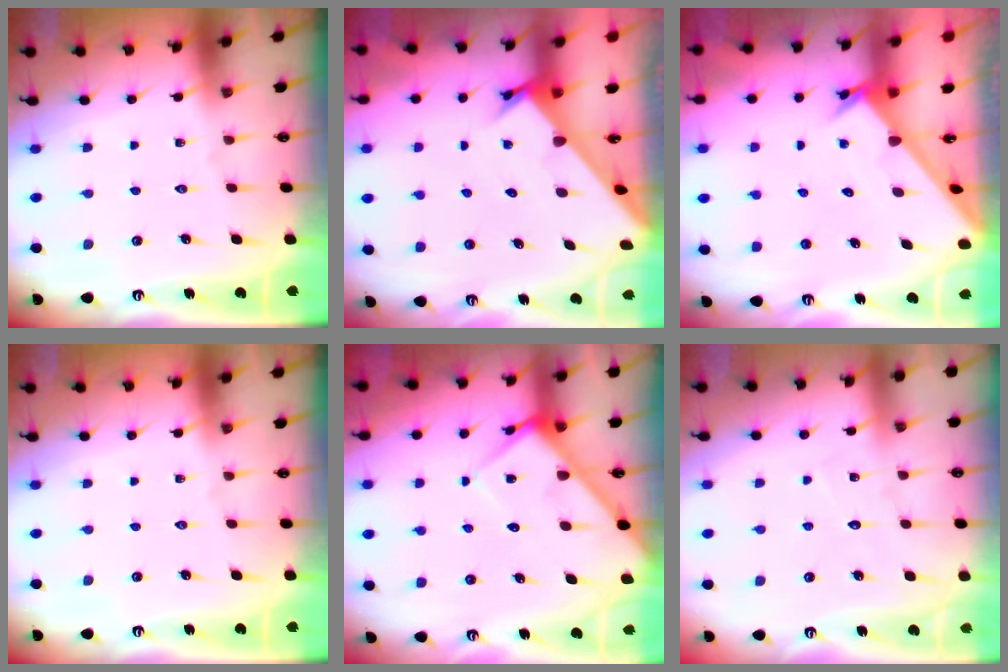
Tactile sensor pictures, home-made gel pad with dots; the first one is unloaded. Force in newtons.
{"total": 2.3, "press": 2.3, "slide": 0.2}
{"total": 2.4, "press": 2.4, "slide": 0.2}
{"total": 0.0}
{"total": 6.4, "press": 6.4, "slide": 0.7}
{"total": 3.5, "press": 3.5, "slide": 0.4}